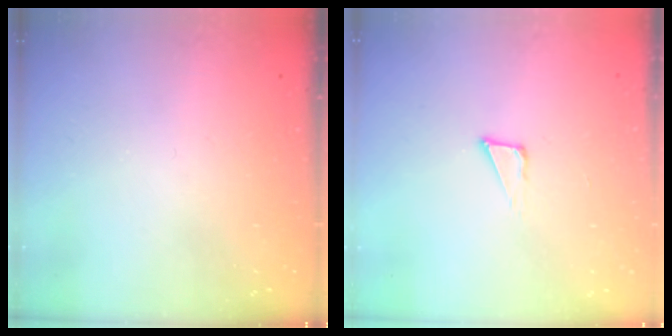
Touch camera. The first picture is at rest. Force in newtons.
{"total": 3.4, "press": 3.3, "slide": 0.9}